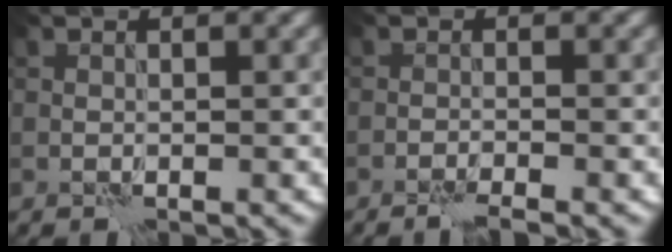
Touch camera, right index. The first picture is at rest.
{"total": 2.0, "force": [-1.6, 0.0, 1.3], "torque": [-0.030, 0.004, -0.033]}